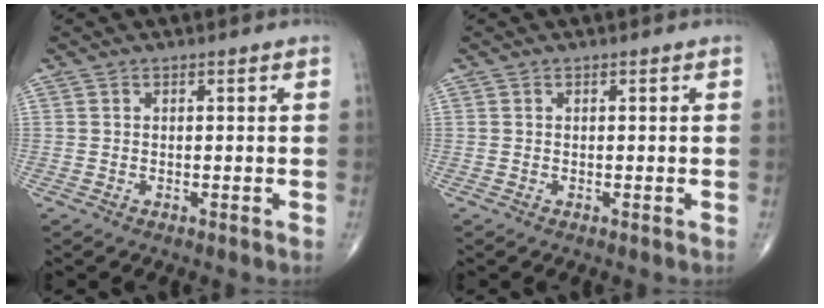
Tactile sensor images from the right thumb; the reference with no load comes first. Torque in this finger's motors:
{"motor_torque": [-0.08, 0.08, -0.02, 0.00, 0.03]}